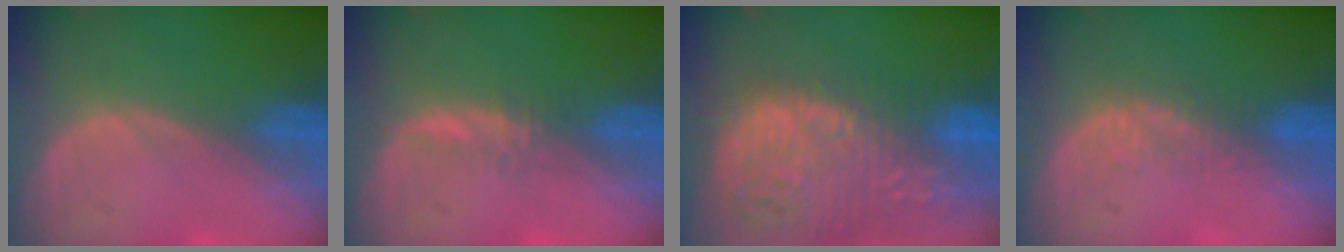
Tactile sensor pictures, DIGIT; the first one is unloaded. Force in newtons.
{"total": 1.6, "press": 1.5, "slide": 0.5}
{"total": 15.8, "press": 13.0, "slide": 9.0}
{"total": 2.9, "press": 2.3, "slide": 1.8}